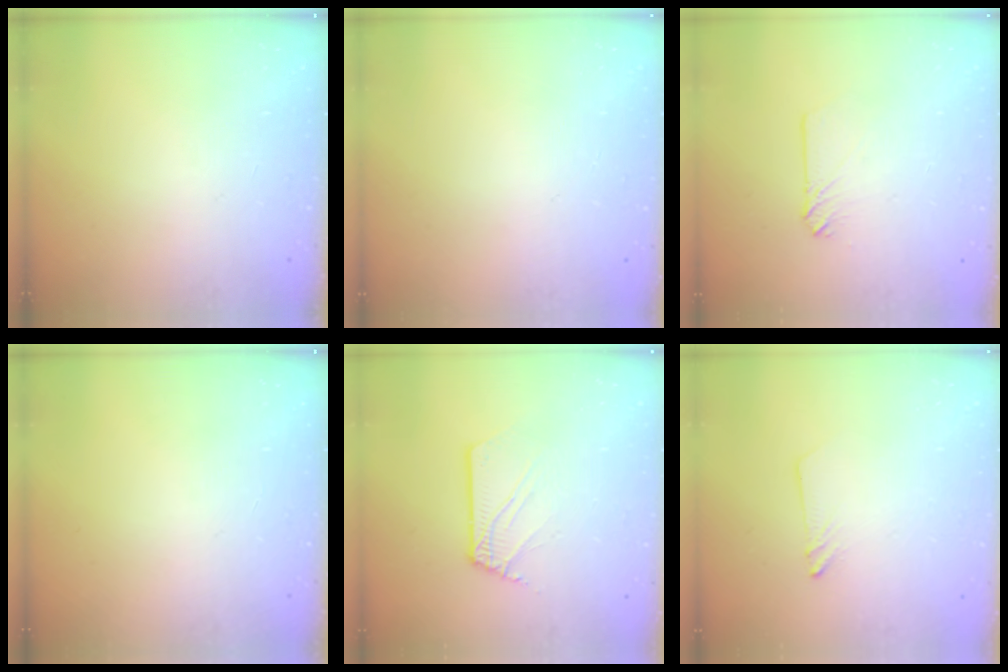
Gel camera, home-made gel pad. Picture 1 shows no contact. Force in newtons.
{"total": 0.0}
{"total": 4.0, "press": 3.9, "slide": 0.6}
{"total": 0.0}
{"total": 2.3, "press": 2.3, "slide": 0.1}
{"total": 1.5, "press": 1.5, "slide": 0.1}